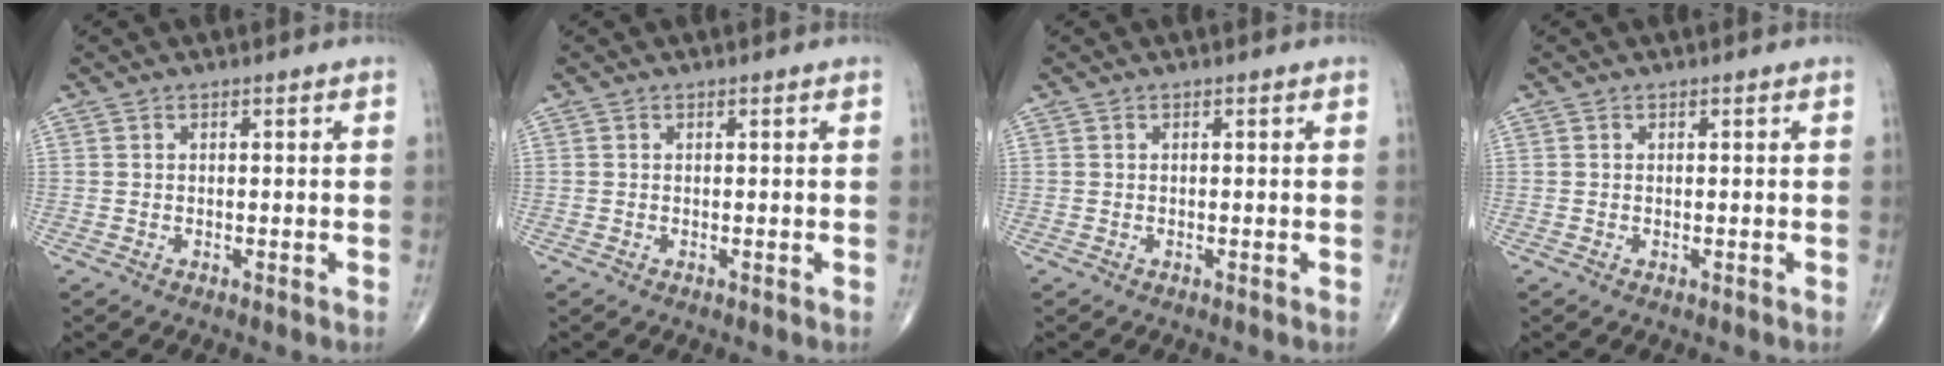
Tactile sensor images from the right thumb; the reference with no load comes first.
{"total": 0.0}
{"total": 0.0}
{"total": 0.0}